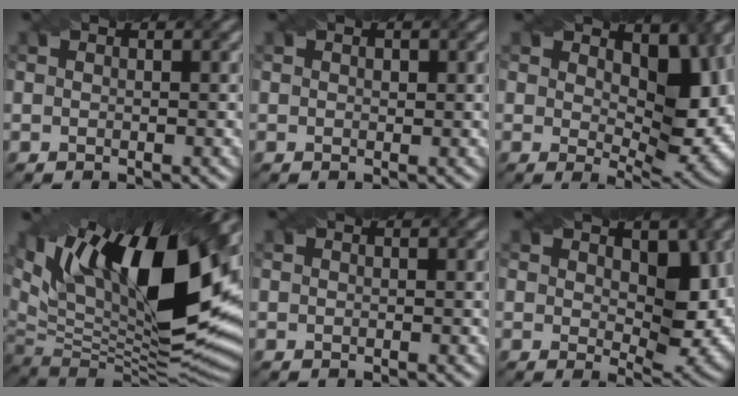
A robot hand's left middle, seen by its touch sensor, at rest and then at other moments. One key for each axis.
{"total": 0.7, "fx": 0.3, "fy": 0.4, "fz": 0.5, "tx": -0.005, "ty": -0.001, "tz": 0.004}
{"total": 8.3, "fx": 2.4, "fy": 4.5, "fz": 6.5, "tx": -0.105, "ty": -0.022, "tz": 0.043}
{"total": 18.0, "fx": 7.0, "fy": 7.6, "fz": 14.8, "tx": -0.239, "ty": 0.019, "tz": 0.118}
{"total": 0.0}
{"total": 6.0, "fx": 1.4, "fy": 3.3, "fz": 4.8, "tx": -0.074, "ty": -0.019, "tz": 0.030}